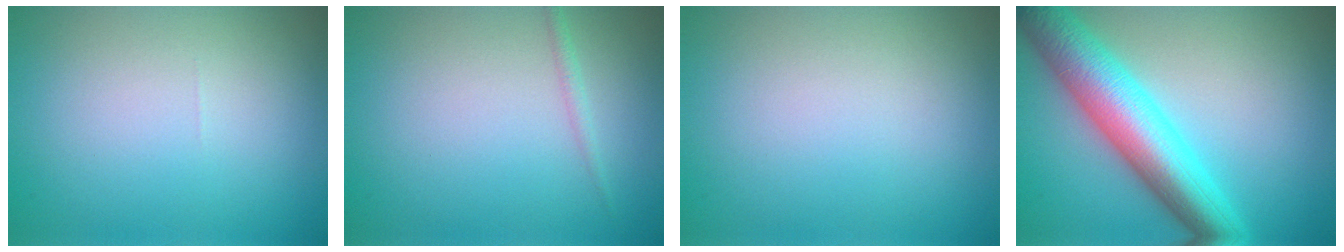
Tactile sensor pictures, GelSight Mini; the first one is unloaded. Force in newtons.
{"total": 0.8, "press": 0.8, "slide": 0.0}
{"total": 0.0}
{"total": 8.6, "press": 8.6, "slide": 0.1}